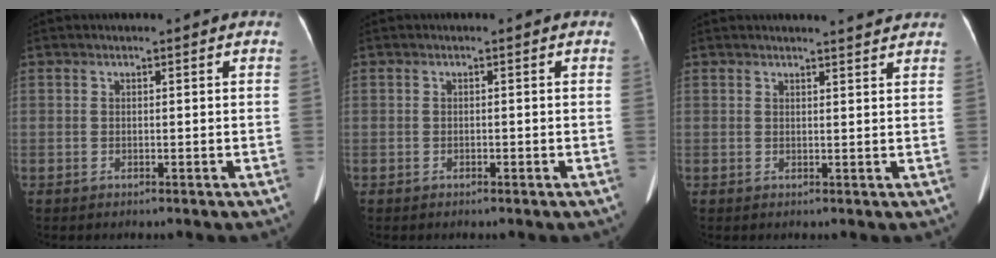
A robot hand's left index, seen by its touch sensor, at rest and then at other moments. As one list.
[{"total": 0.8, "force": [-0.5, 0.4, 0.4], "torque": [-0.007, 0.001, -0.007]}, {"total": 3.2, "force": [3.1, -0.2, 0.7], "torque": [-0.012, 0.000, 0.031]}]